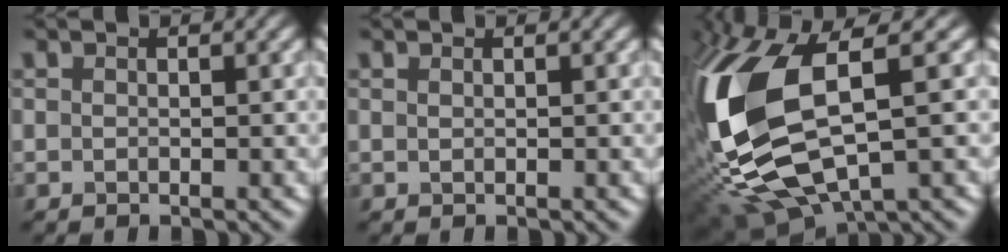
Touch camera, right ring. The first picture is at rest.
{"total": 0.0}
{"total": 15.2, "force": [0.4, 7.5, 13.2], "torque": [-0.318, -0.018, 0.021]}